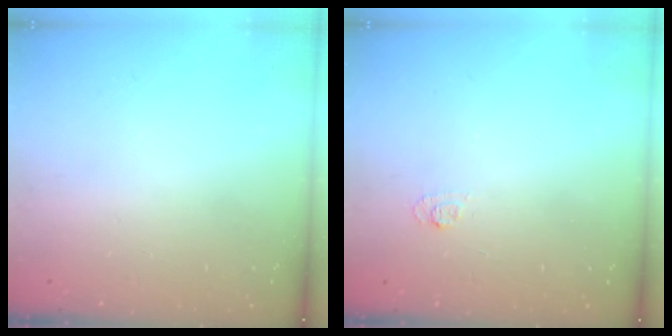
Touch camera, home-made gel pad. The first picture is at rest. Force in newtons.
{"total": 4.1, "press": 4.1, "slide": 0.5}